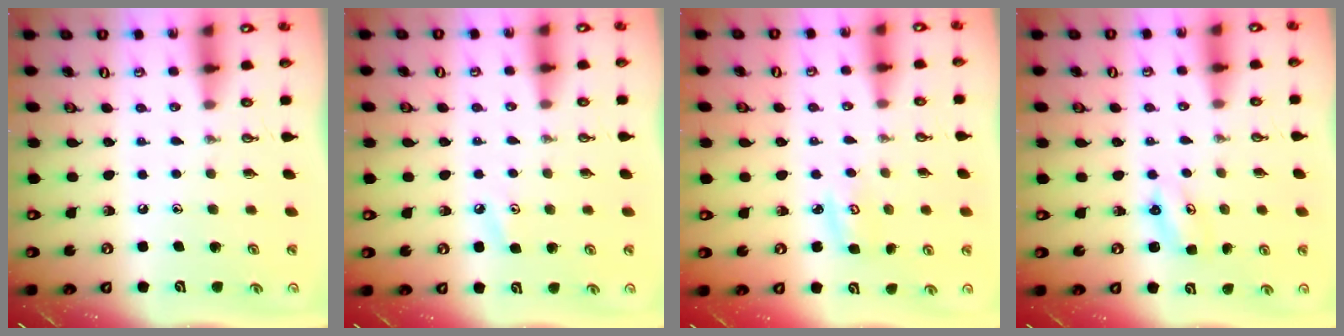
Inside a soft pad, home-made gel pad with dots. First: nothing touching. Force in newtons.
{"total": 3.8, "press": 3.8, "slide": 0.6}
{"total": 3.9, "press": 3.8, "slide": 0.4}
{"total": 3.5, "press": 3.5, "slide": 0.4}